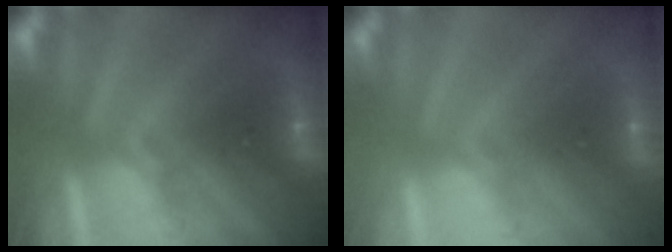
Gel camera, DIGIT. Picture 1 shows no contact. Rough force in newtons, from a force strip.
{"total": 2.8}